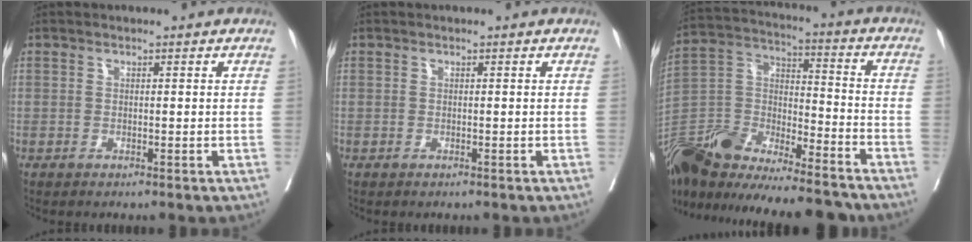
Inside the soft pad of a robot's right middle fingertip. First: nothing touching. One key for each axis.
{"total": 0.0}
{"total": 28.0, "fx": -24.2, "fy": 6.3, "fz": 12.5, "tx": -0.274, "ty": -0.019, "tz": -0.402}